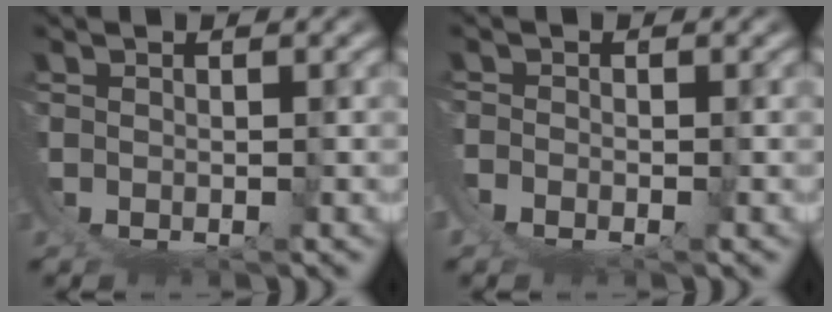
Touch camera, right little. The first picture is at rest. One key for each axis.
{"total": 2.4, "fx": -0.2, "fy": 2.0, "fz": 1.3, "tx": -0.041, "ty": -0.006, "tz": -0.003}